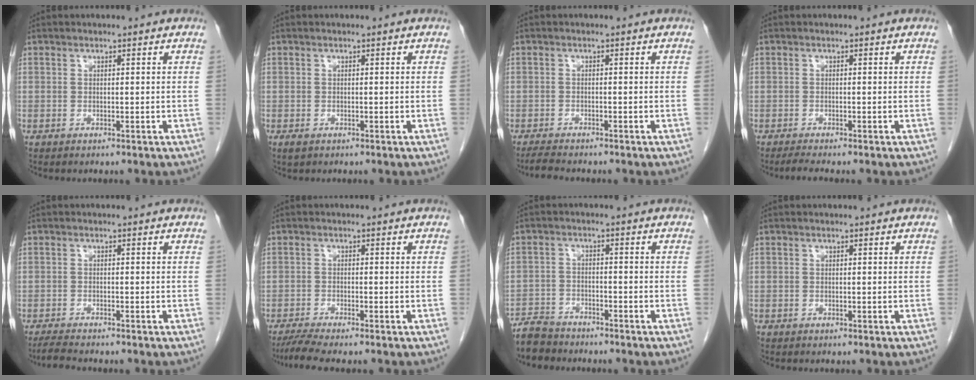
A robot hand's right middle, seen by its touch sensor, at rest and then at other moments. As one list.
[{"total": 0.9, "force": [-0.4, 0.5, 0.6], "torque": [-0.012, -0.001, -0.001]}, {"total": 3.5, "force": [-3.1, 0.3, 1.5], "torque": [-0.034, -0.014, -0.049]}, {"total": 1.9, "force": [-1.6, -0.3, 0.9], "torque": [-0.025, -0.006, -0.032]}, {"total": 3.4, "force": [-3.1, 0.0, 1.5], "torque": [-0.035, -0.015, -0.052]}, {"total": 4.1, "force": [-3.4, -0.4, 2.2], "torque": [-0.046, -0.014, -0.064]}, {"total": 5.3, "force": [-5.0, 1.7, 0.5], "torque": [-0.012, -0.010, -0.094]}, {"total": 0.0}]